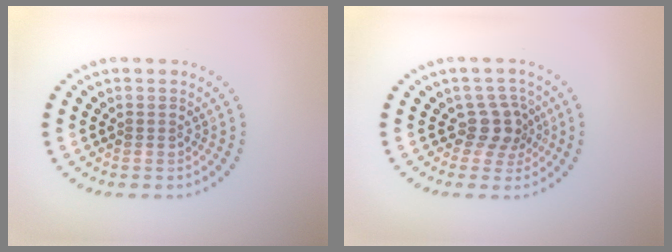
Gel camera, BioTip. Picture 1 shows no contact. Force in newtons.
{"total": 2.7, "press": 2.0, "slide": 1.8}